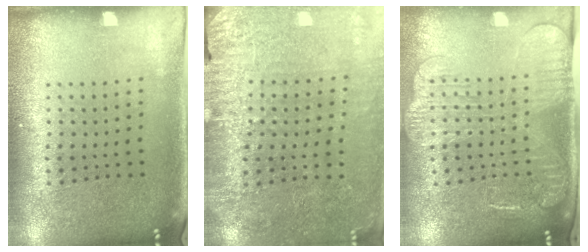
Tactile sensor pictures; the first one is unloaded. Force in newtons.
{"total": 2.9, "press": 2.9, "slide": 0.3}
{"total": 2.5, "press": 2.1, "slide": 1.4}